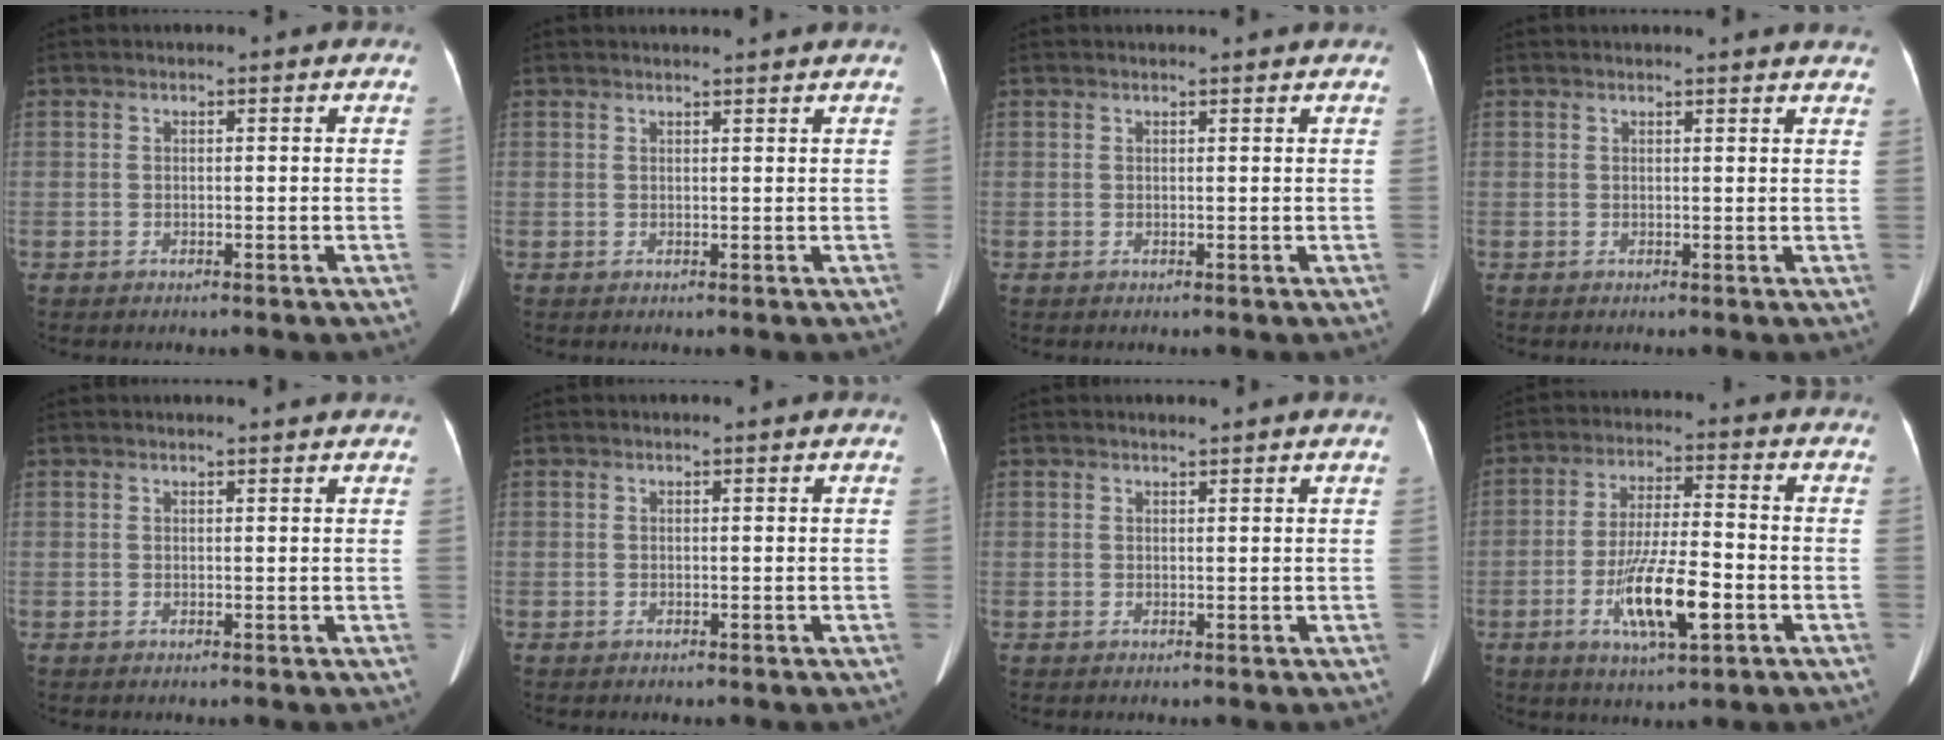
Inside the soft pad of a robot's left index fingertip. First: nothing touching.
{"total": 3.3, "force": [3.1, -0.4, 1.0], "torque": [-0.014, 0.013, 0.038]}
{"total": 2.0, "force": [2.0, -0.1, 0.5], "torque": [-0.011, 0.009, 0.023]}
{"total": 8.8, "force": [8.4, 0.6, 2.3], "torque": [-0.016, -0.005, 0.072]}
{"total": 2.2, "force": [2.1, -0.1, 0.5], "torque": [-0.011, 0.009, 0.023]}
{"total": 0.0}
{"total": 0.8, "force": [0.8, -0.2, 0.2], "torque": [-0.009, 0.000, 0.018]}
{"total": 11.1, "force": [-3.8, 2.0, 10.2], "torque": [-0.193, -0.009, -0.065]}